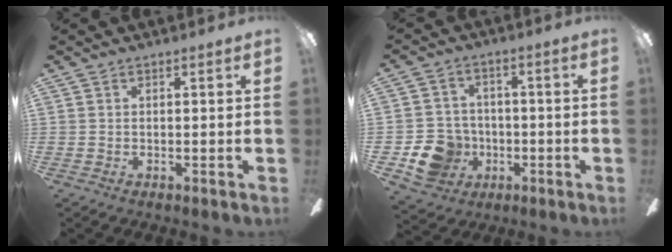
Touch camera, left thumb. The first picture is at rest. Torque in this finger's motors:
{"motor_torque": [0.02, 0.07, -0.09, 0.17, 0.03]}